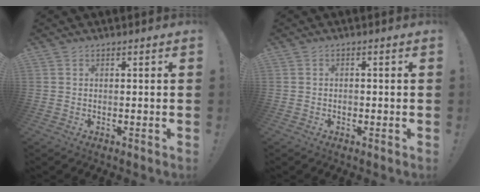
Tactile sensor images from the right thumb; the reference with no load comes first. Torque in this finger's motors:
{"motor_torque": [0.34, -0.30, 0.28, -0.29, 0.00]}